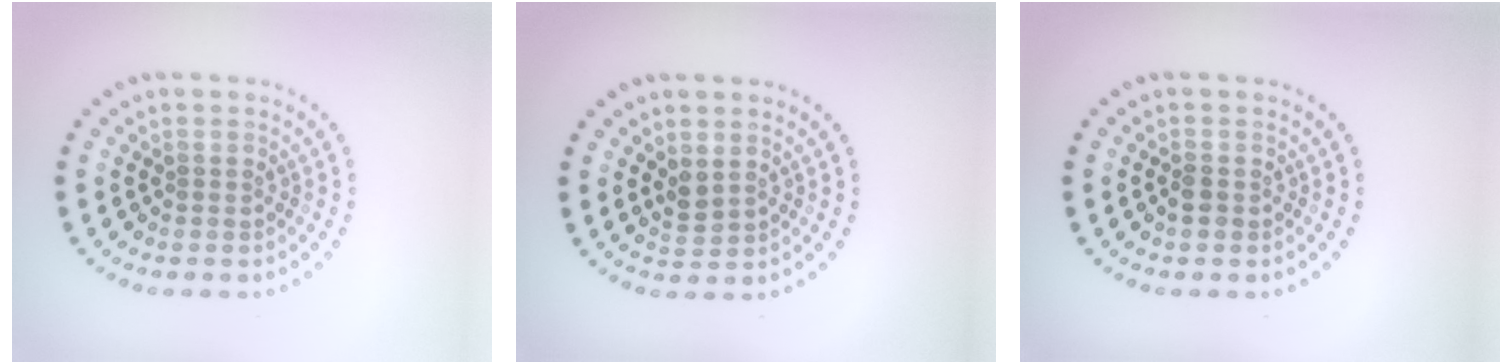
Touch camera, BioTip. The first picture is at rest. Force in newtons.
{"total": 1.2, "press": 1.1, "slide": 0.5}
{"total": 1.3, "press": 1.2, "slide": 0.6}